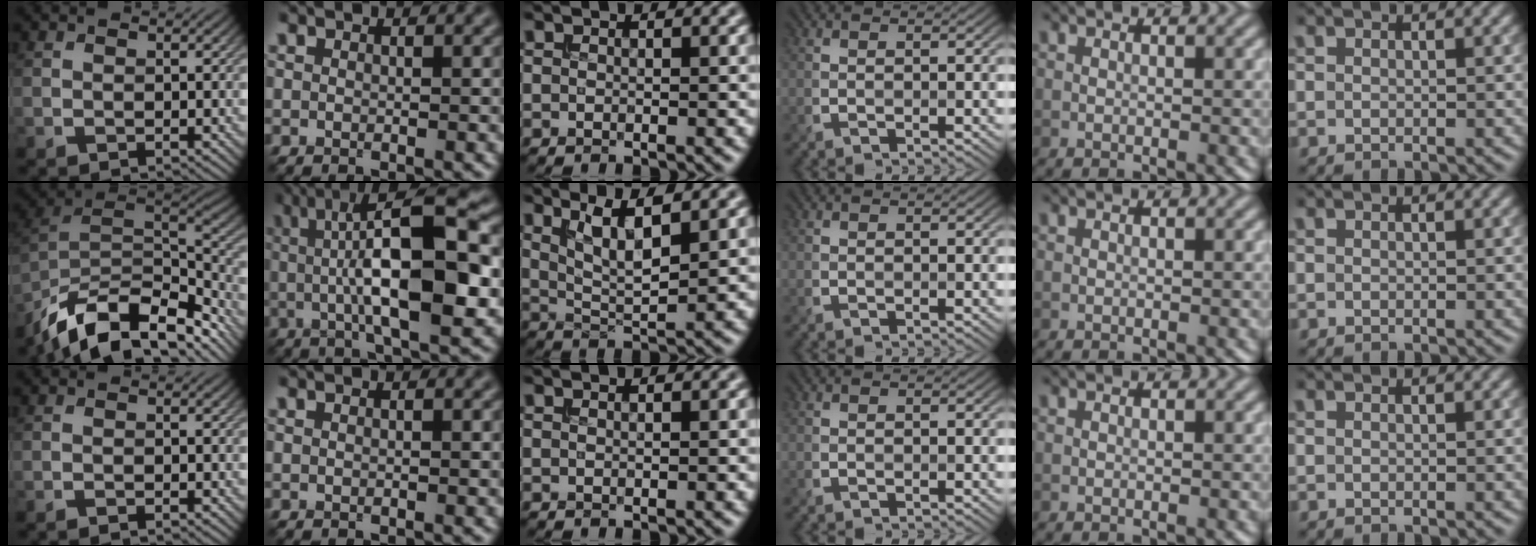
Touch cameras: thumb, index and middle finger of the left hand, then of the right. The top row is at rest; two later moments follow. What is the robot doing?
{"motion": "insert", "object": "bucket"}